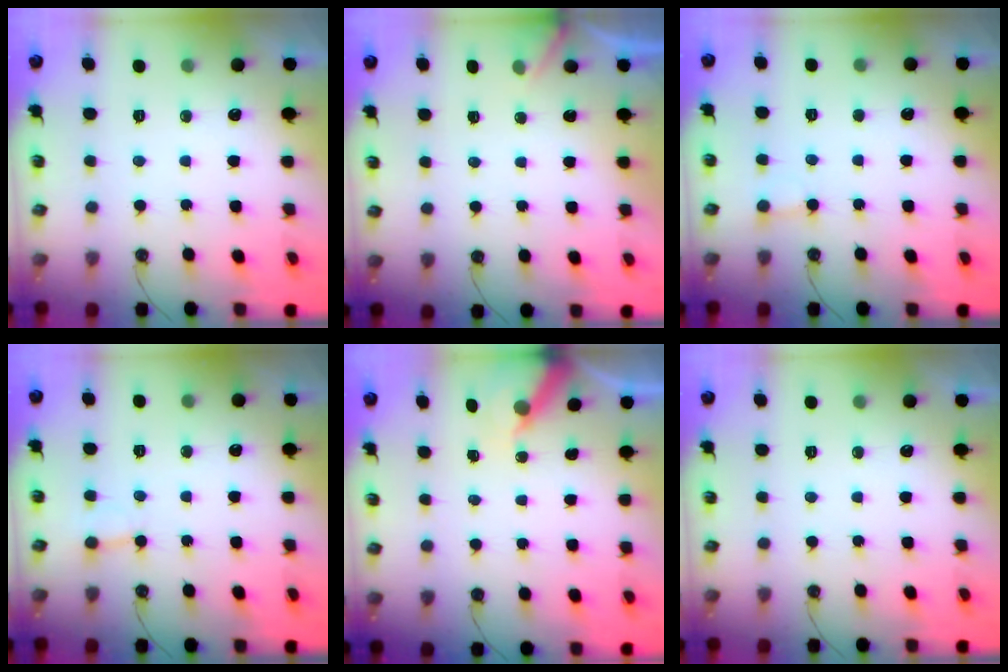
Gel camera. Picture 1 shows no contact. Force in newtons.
{"total": 3.1, "press": 3.1, "slide": 0.1}
{"total": 1.9, "press": 1.9, "slide": 0.2}
{"total": 3.7, "press": 3.7, "slide": 0.3}
{"total": 6.8, "press": 6.8, "slide": 0.5}
{"total": 0.0}